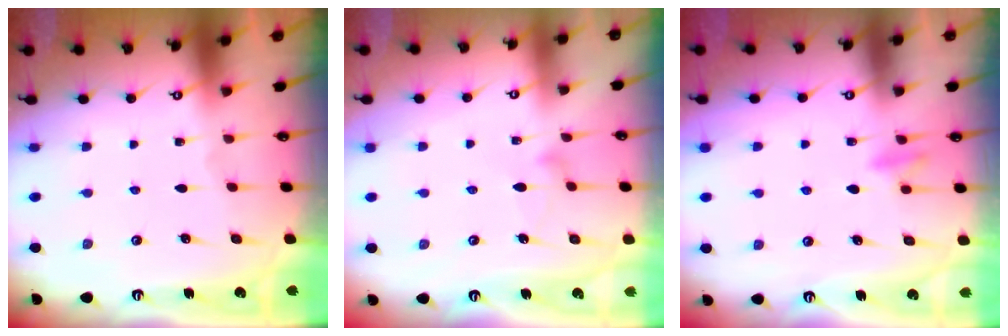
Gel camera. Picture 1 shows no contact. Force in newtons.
{"total": 8.2, "press": 8.2, "slide": 0.4}
{"total": 6.8, "press": 6.7, "slide": 1.0}